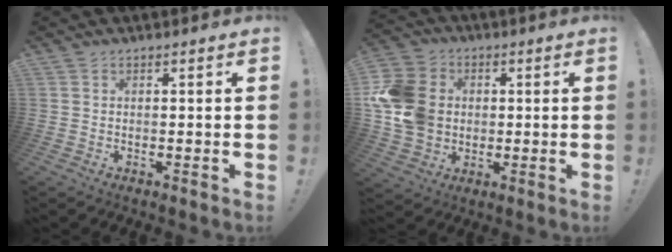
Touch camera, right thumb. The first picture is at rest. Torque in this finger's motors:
{"motor_torque": [1.59, 1.62, 0.57, 0.46, 0.12]}